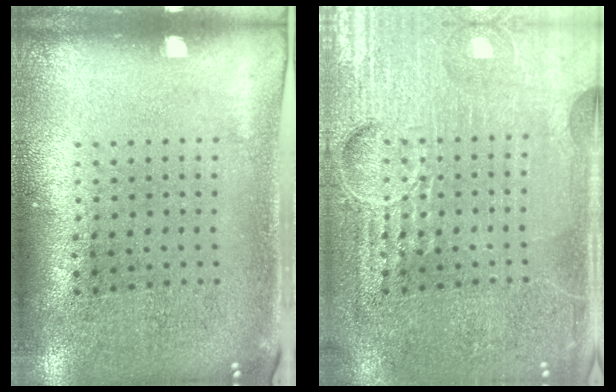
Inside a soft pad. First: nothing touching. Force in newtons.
{"total": 6.5, "press": 6.5, "slide": 0.8}